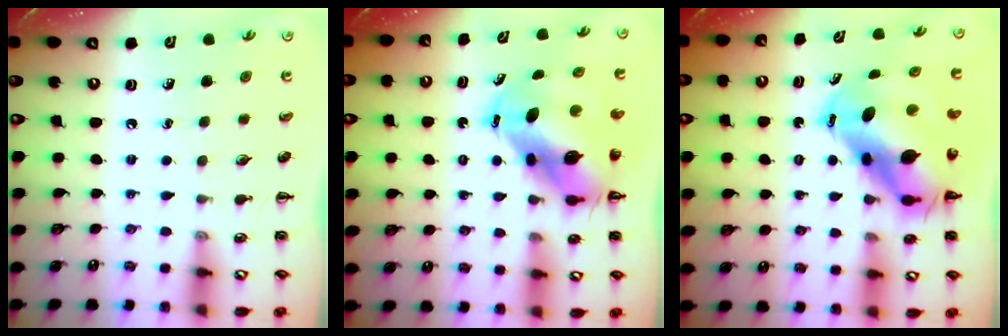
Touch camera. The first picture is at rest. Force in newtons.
{"total": 9.4, "press": 9.0, "slide": 2.5}
{"total": 12.4, "press": 11.9, "slide": 3.4}